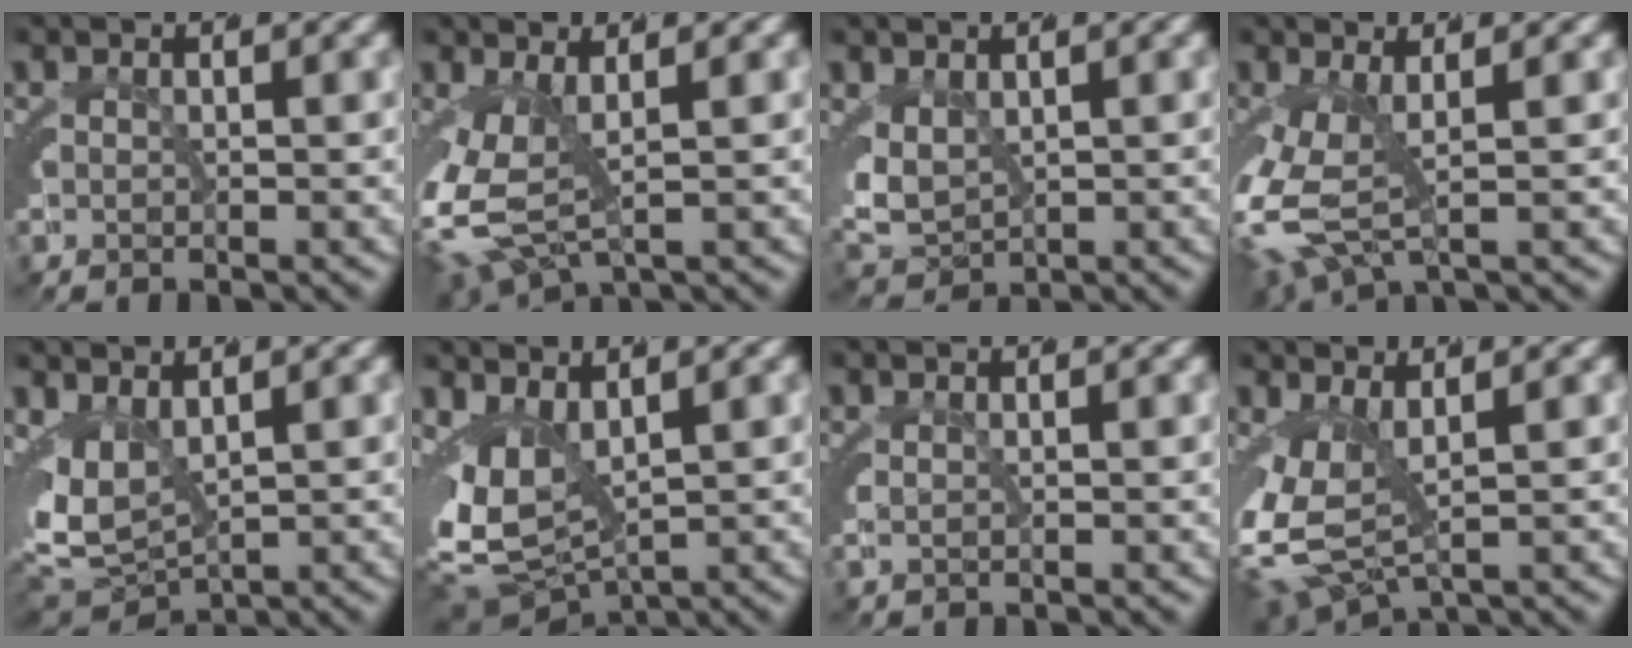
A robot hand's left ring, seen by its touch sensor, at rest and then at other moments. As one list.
[{"total": 5.9, "force": [-0.4, 3.3, 4.9], "torque": [-0.119, -0.031, 0.013]}, {"total": 3.7, "force": [0.4, 2.8, 2.3], "torque": [-0.081, -0.033, 0.031]}, {"total": 5.8, "force": [-0.7, 2.7, 5.1], "torque": [-0.121, -0.028, 0.009]}, {"total": 8.1, "force": [0.1, 6.7, 4.7], "torque": [-0.128, -0.033, 0.014]}, {"total": 9.5, "force": [-0.6, 7.2, 6.2], "torque": [-0.143, -0.037, 0.006]}, {"total": 0.5, "force": [0.3, -0.1, 0.4], "torque": [-0.012, -0.005, 0.011]}, {"total": 6.6, "force": [-0.8, 4.4, 4.9], "torque": [-0.131, -0.039, 0.008]}]